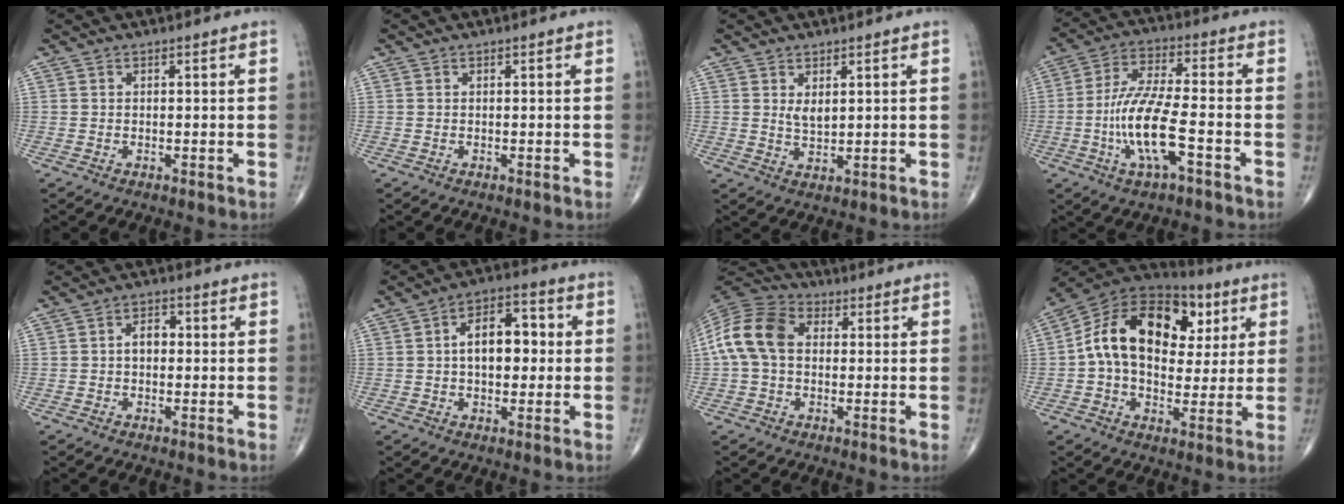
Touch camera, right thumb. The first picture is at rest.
{"total": 0.0}
{"total": 2.9, "force": [1.1, 1.5, 2.3], "torque": [-0.035, -0.015, 0.024]}
{"total": 13.0, "force": [-4.2, 3.5, 11.8], "torque": [-0.248, 0.023, -0.078]}
{"total": 3.5, "force": [-0.1, 2.4, 2.5], "torque": [-0.031, 0.015, -0.008]}
{"total": 10.4, "force": [0.6, 6.3, 8.3], "torque": [-0.106, 0.026, 0.003]}
{"total": 12.0, "force": [0.8, 8.6, 8.3], "torque": [-0.165, 0.032, 0.005]}
{"total": 21.4, "force": [4.3, 14.0, 15.6], "torque": [-0.234, 0.022, 0.061]}